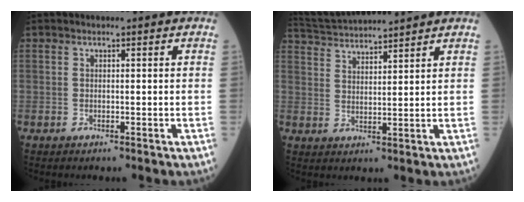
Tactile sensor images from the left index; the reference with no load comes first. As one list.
[{"total": 9.5, "force": [9.1, -0.8, 2.4], "torque": [-0.057, 0.027, 0.156]}]